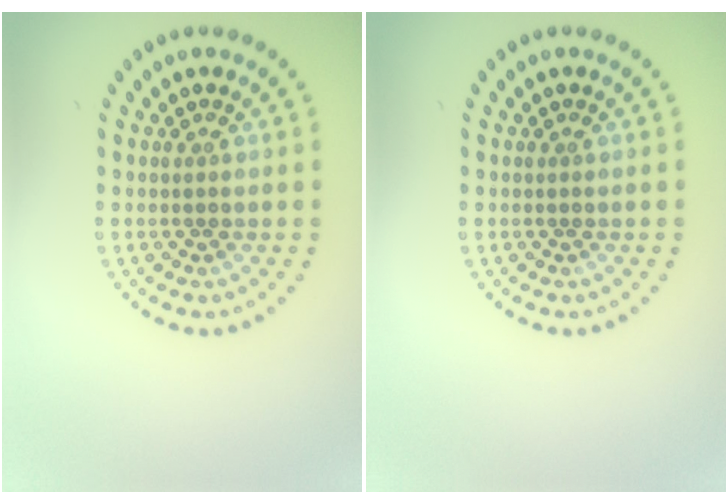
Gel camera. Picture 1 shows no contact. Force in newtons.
{"total": 0.0}